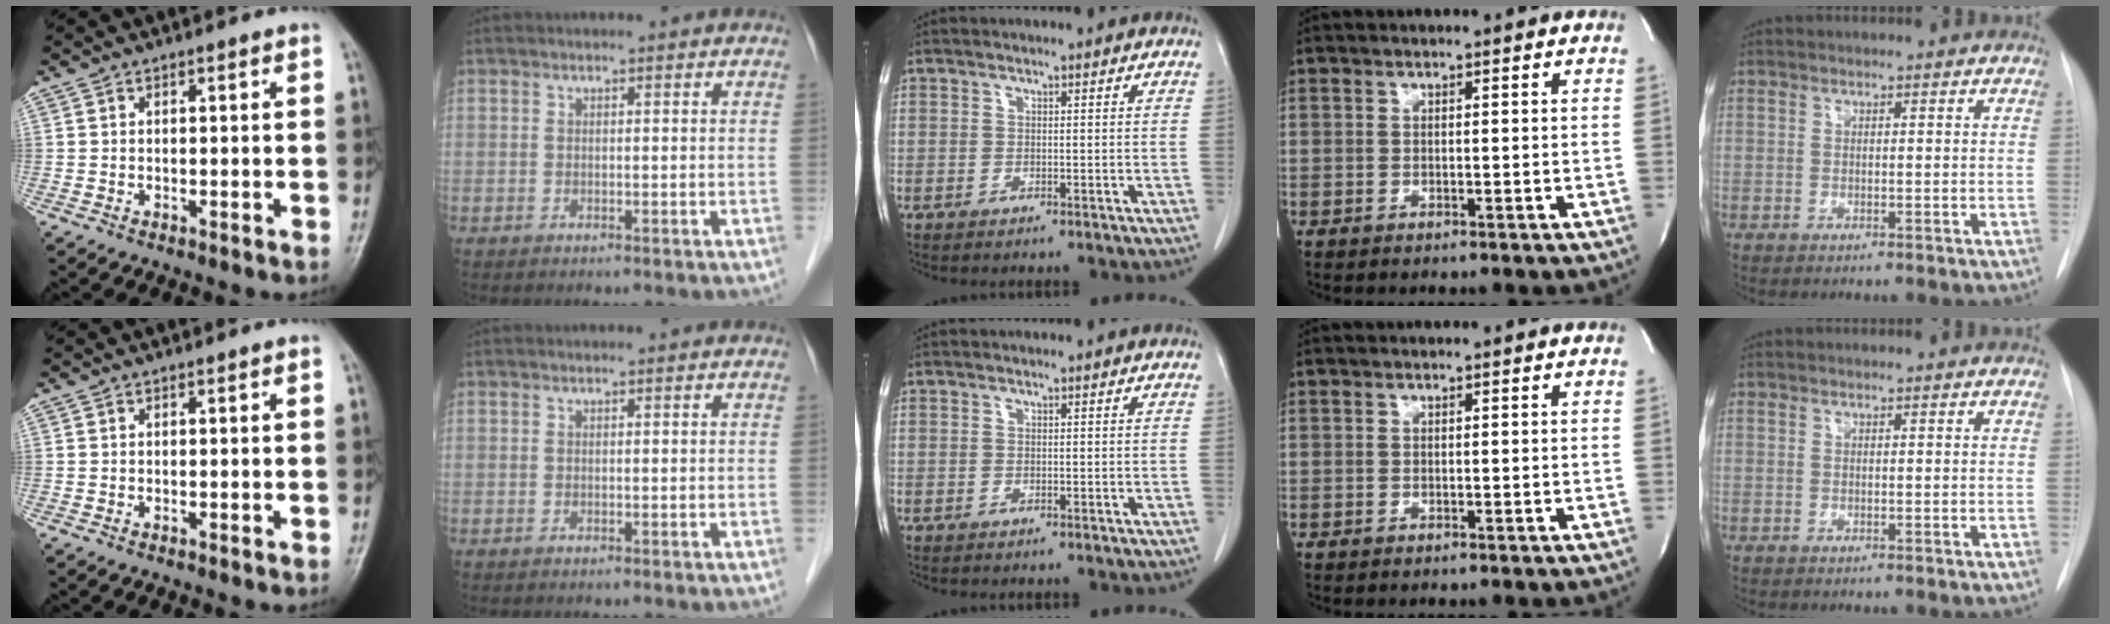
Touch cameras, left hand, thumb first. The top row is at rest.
{}